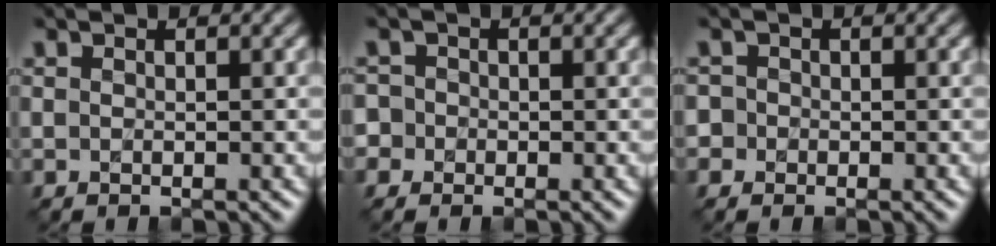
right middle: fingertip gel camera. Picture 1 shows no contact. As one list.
[{"total": 2.2, "force": [-0.7, 2.0, 0.2], "torque": [0.012, 0.007, -0.027]}, {"total": 1.3, "force": [-0.3, 1.2, -0.1], "torque": [0.017, -0.002, -0.009]}]